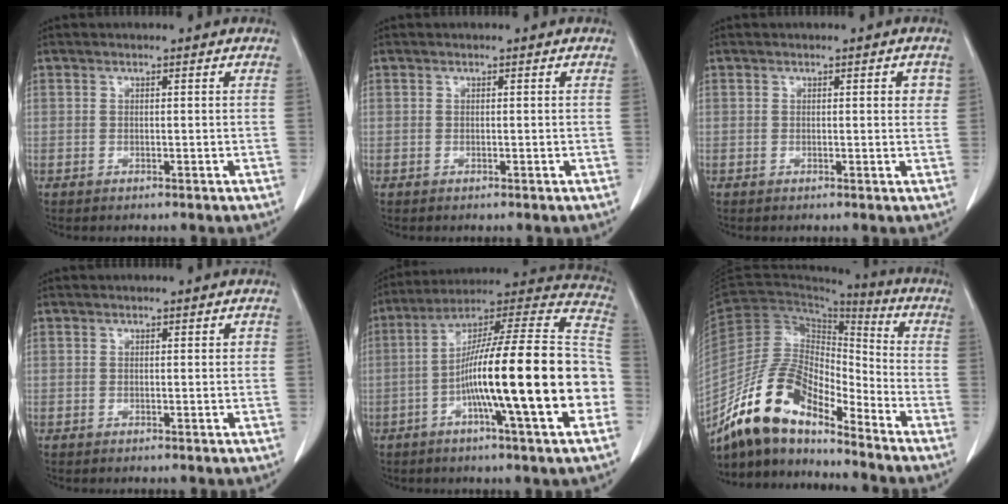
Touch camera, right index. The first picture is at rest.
{"total": 0.0}
{"total": 2.0, "force": [0.6, 0.7, 1.8], "torque": [-0.016, 0.001, 0.005]}
{"total": 0.9, "force": [0.2, 0.4, 0.7], "torque": [-0.009, 0.003, 0.003]}
{"total": 24.5, "force": [-5.5, 1.1, 23.9], "torque": [-0.317, 0.013, -0.095]}
{"total": 15.1, "force": [-12.2, 4.6, 7.7], "torque": [-0.145, 0.025, -0.229]}